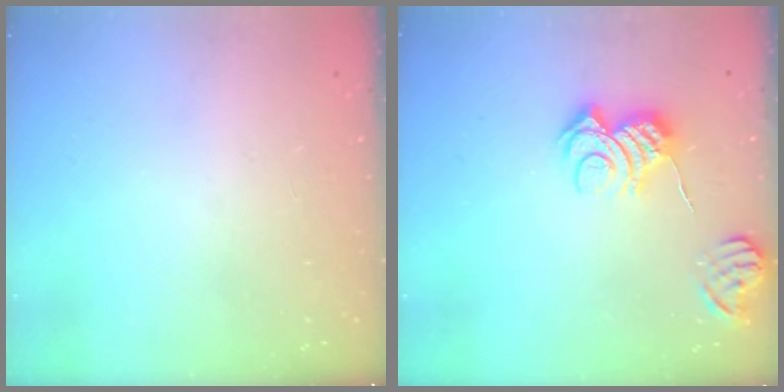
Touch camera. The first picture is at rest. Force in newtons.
{"total": 10.3, "press": 10.3, "slide": 1.0}